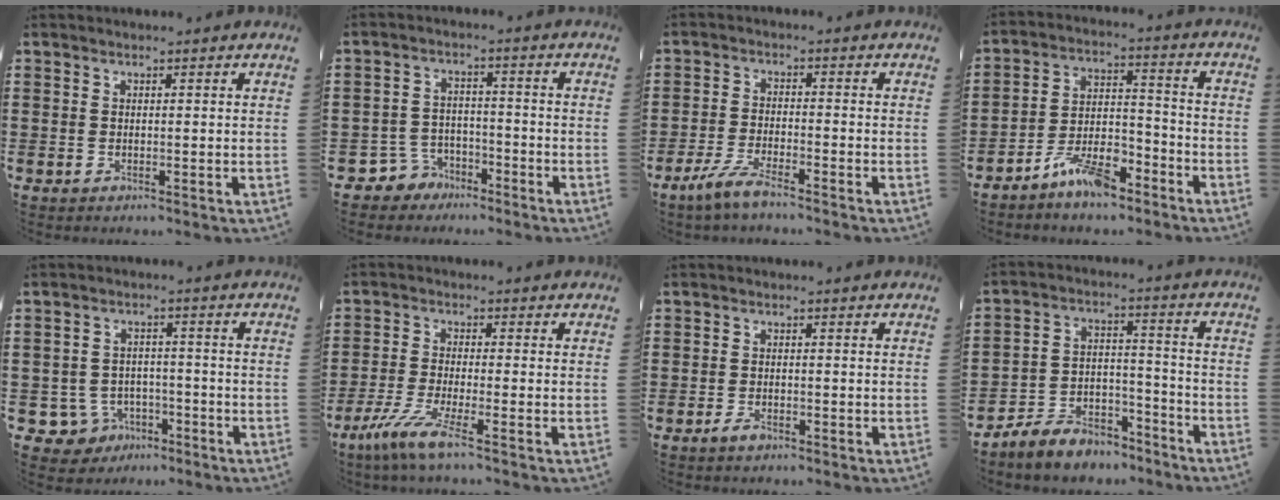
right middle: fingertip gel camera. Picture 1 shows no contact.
{"total": 4.2, "force": [-3.5, 2.3, 0.3], "torque": [-0.031, 0.003, -0.078]}
{"total": 4.8, "force": [-3.8, 0.5, 2.8], "torque": [-0.072, -0.009, -0.078]}
{"total": 7.9, "force": [-6.5, 2.2, 4.0], "torque": [-0.080, 0.009, -0.123]}
{"total": 4.6, "force": [-3.2, 3.2, 1.0], "torque": [-0.041, 0.009, -0.065]}
{"total": 5.9, "force": [-3.9, 0.3, 4.5], "torque": [-0.109, -0.020, -0.078]}
{"total": 1.6, "force": [-1.1, 0.8, 0.8], "torque": [-0.017, 0.001, -0.022]}
{"total": 6.3, "force": [-5.9, 1.9, 0.7], "torque": [-0.022, 0.013, -0.121]}